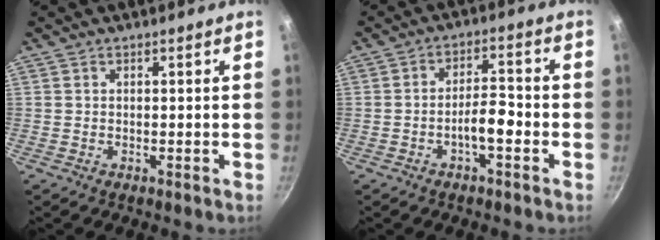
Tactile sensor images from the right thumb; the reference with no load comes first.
{"total": 5.3, "force": [-2.3, 1.9, 4.4], "torque": [-0.066, 0.031, -0.039]}